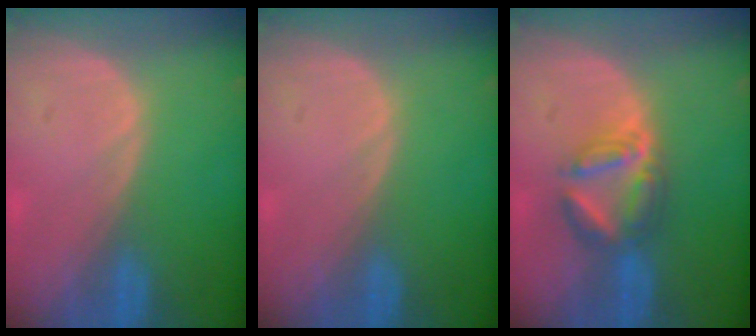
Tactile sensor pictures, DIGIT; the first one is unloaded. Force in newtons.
{"total": 0.0}
{"total": 5.7, "press": 5.7, "slide": 1.0}